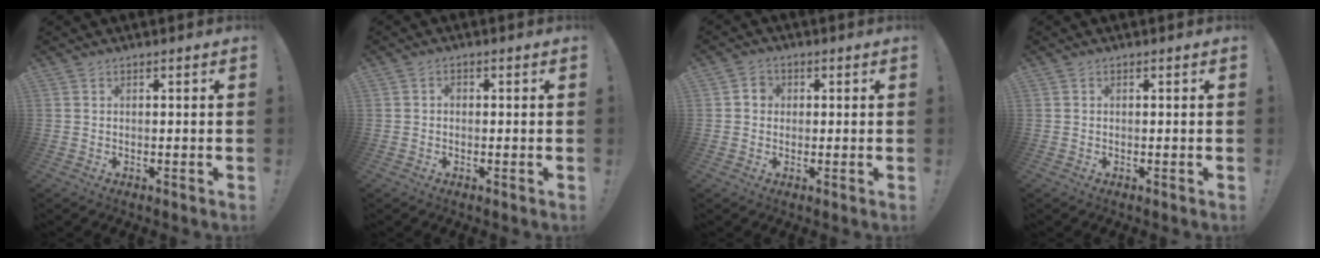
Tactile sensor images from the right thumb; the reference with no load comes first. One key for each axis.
{"total": 1.2, "fx": -0.6, "fy": 0.9, "fz": 0.6, "tx": -0.013, "ty": 0.006, "tz": -0.011}
{"total": 3.4, "fx": 0.0, "fy": 3.2, "fz": 1.3, "tx": -0.022, "ty": 0.008, "tz": 0.001}
{"total": 0.0}